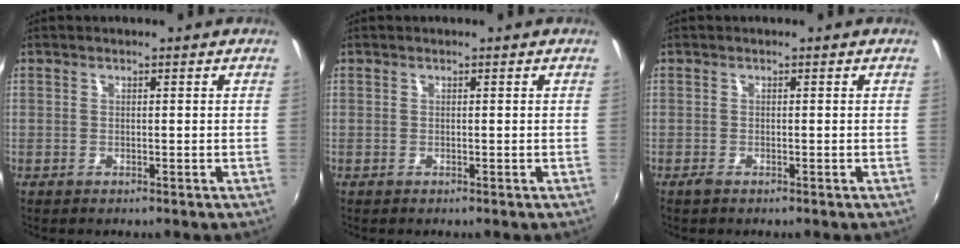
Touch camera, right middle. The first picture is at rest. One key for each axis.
{"total": 0.0}
{"total": 0.7, "fx": -0.6, "fy": 0.2, "fz": 0.4, "tx": -0.007, "ty": -0.003, "tz": -0.013}